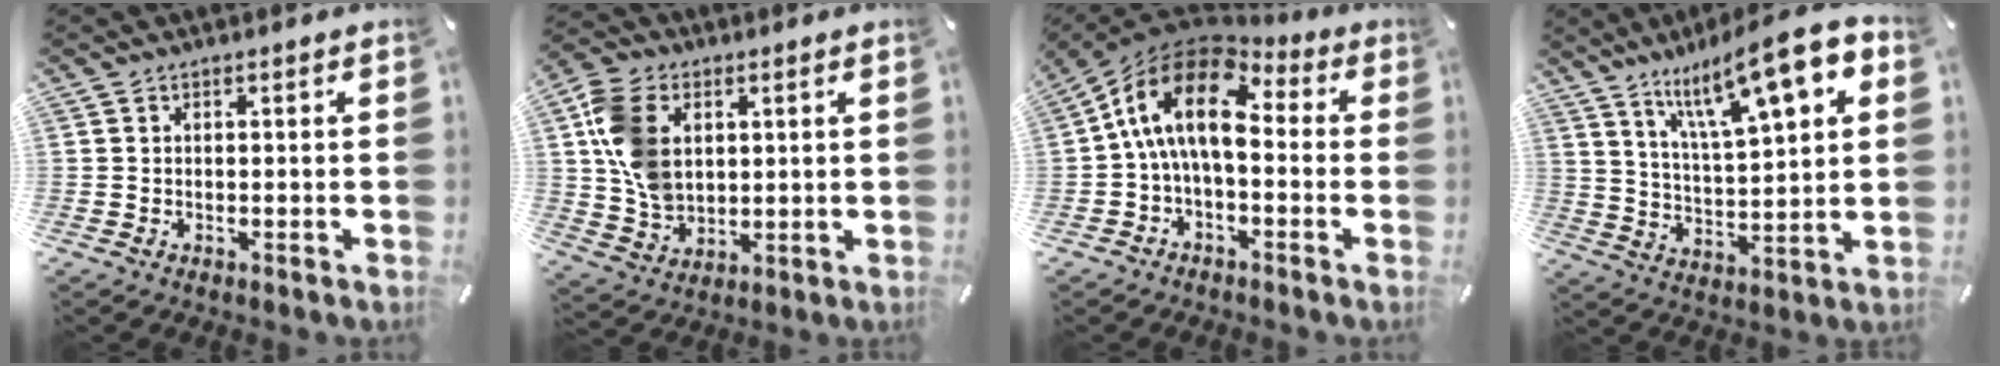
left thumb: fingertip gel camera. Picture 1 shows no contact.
{"total": 11.9, "force": [2.9, 9.1, 7.1], "torque": [-0.160, 0.009, 0.055]}
{"total": 15.1, "force": [2.1, 8.6, 12.2], "torque": [-0.246, 0.004, 0.028]}
{"total": 17.3, "force": [10.9, 4.8, 12.5], "torque": [-0.206, -0.053, 0.176]}